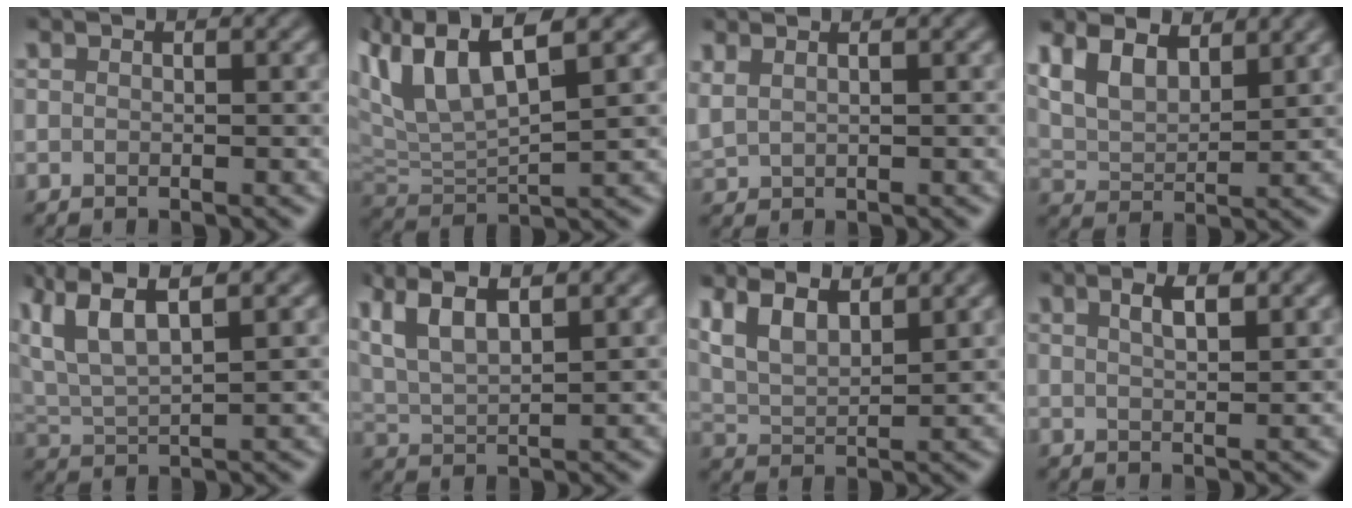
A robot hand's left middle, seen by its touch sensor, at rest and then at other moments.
{"total": 7.2, "force": [3.1, 2.4, 6.0], "torque": [-0.129, 0.011, 0.057]}
{"total": 1.7, "force": [1.3, 0.6, 0.8], "torque": [-0.018, 0.003, 0.022]}
{"total": 5.3, "force": [3.4, 2.5, 3.2], "torque": [-0.070, 0.005, 0.060]}
{"total": 7.3, "force": [4.4, 2.3, 5.3], "torque": [-0.110, 0.018, 0.077]}
{"total": 6.5, "force": [4.0, 2.1, 4.7], "torque": [-0.093, 0.016, 0.064]}
{"total": 6.3, "force": [4.1, 2.6, 4.1], "torque": [-0.082, 0.019, 0.059]}
{"total": 2.2, "force": [1.2, 0.6, 1.8], "torque": [-0.029, 0.002, 0.021]}